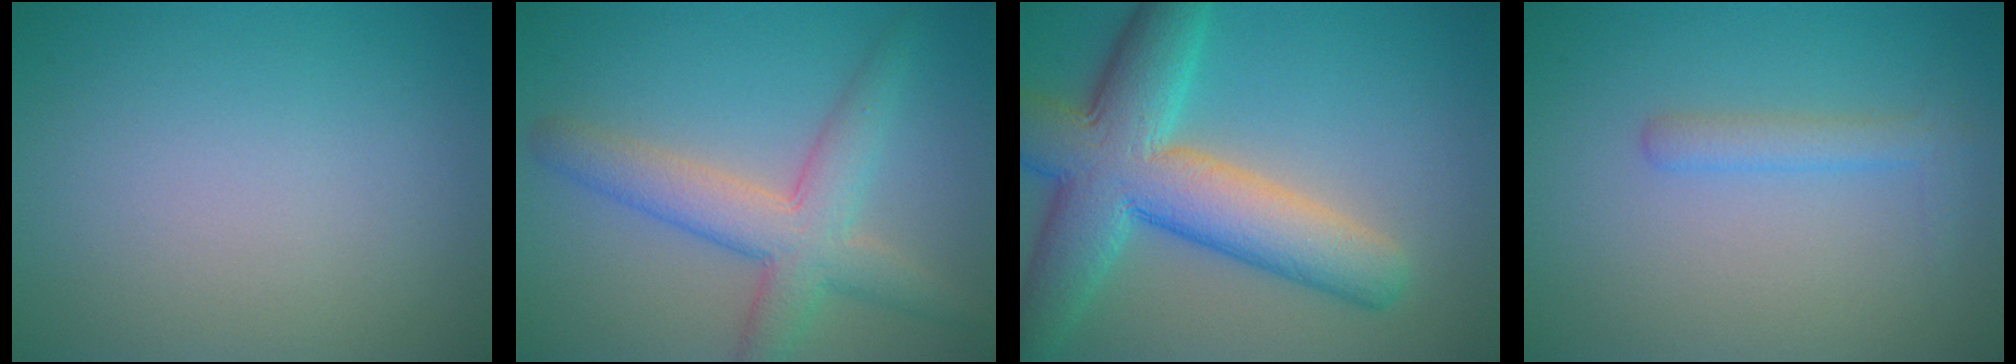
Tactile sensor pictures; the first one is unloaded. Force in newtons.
{"total": 5.4, "press": 5.4, "slide": 0.3}
{"total": 10.4, "press": 10.4, "slide": 0.4}
{"total": 1.9, "press": 1.9, "slide": 0.2}